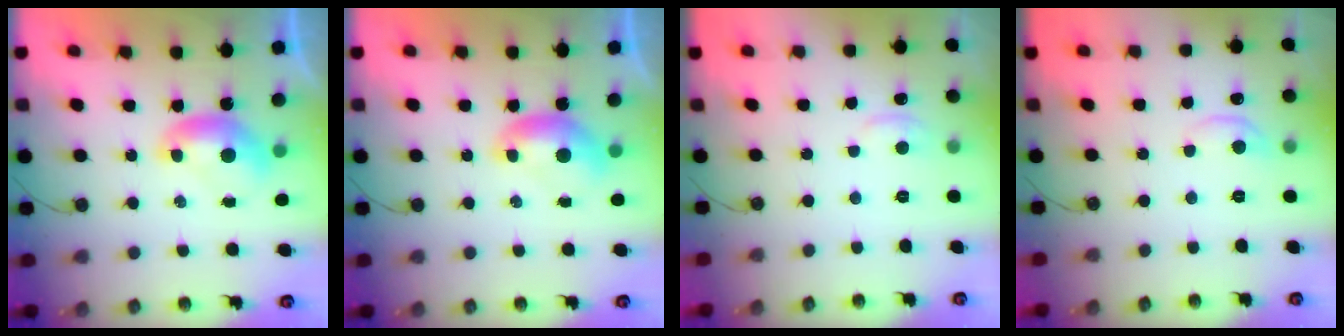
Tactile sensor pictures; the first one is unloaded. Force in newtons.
{"total": 0.0}
{"total": 2.0, "press": 1.9, "slide": 0.6}
{"total": 1.3, "press": 1.2, "slide": 0.5}